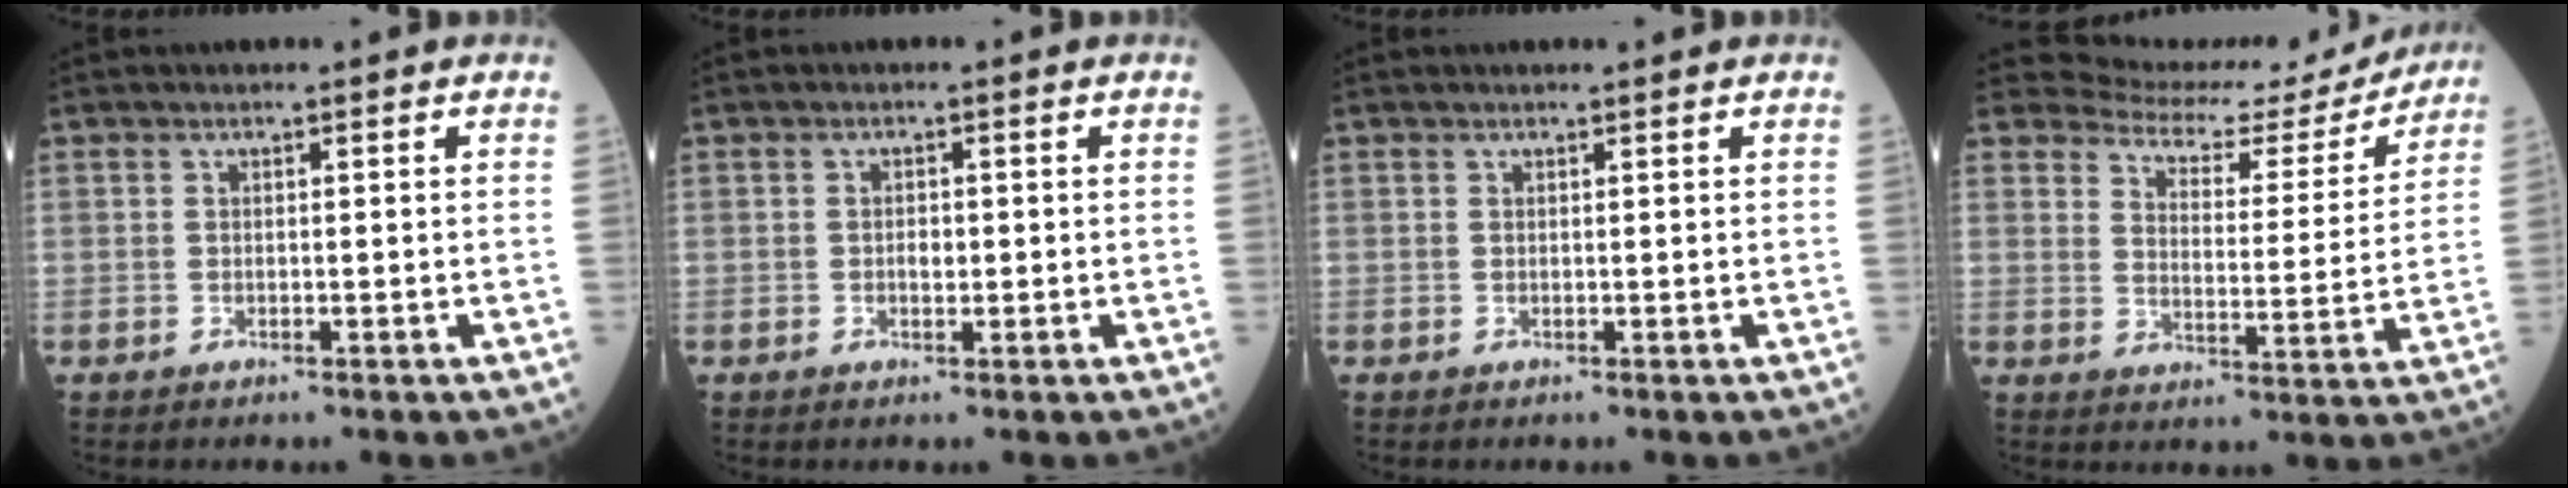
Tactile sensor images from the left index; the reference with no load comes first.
{"total": 1.2, "force": [-0.1, 0.7, 1.0], "torque": [-0.018, 0.001, -0.001]}
{"total": 0.5, "force": [0.5, 0.0, 0.1], "torque": [-0.005, 0.002, 0.008]}
{"total": 13.1, "force": [12.7, 3.0, 0.7], "torque": [-0.007, -0.020, 0.155]}